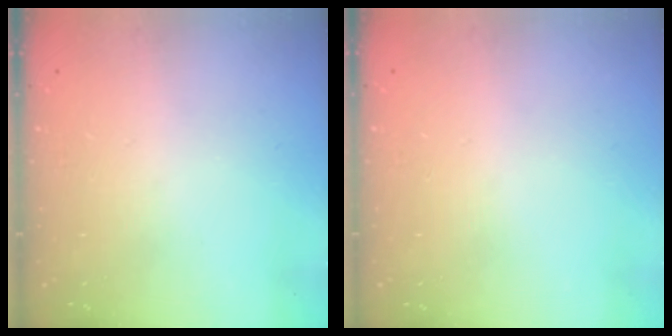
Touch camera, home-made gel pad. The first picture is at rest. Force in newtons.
{"total": 0.5, "press": 0.5, "slide": 0.1}